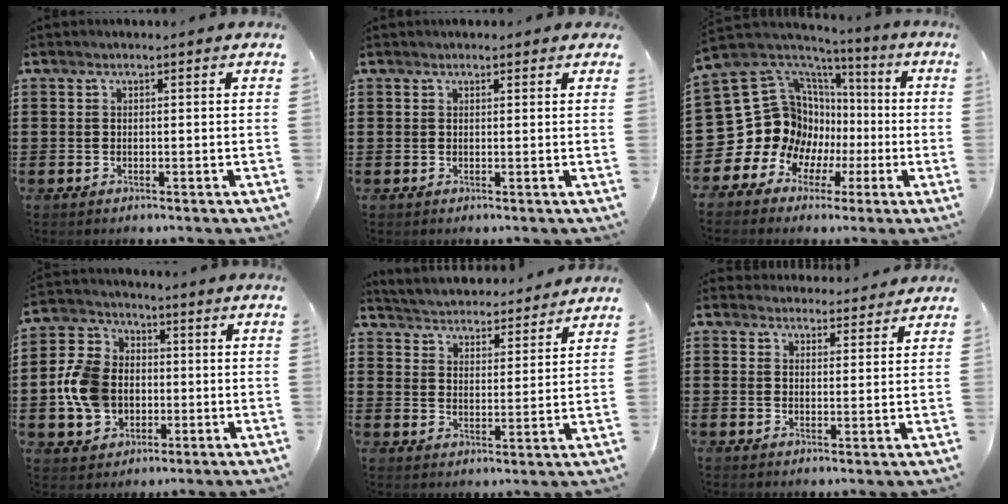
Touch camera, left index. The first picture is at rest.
{"total": 0.9, "force": [0.8, 0.3, 0.3], "torque": [-0.007, 0.004, 0.016]}
{"total": 16.7, "force": [-0.9, 15.4, 6.3], "torque": [-0.186, -0.031, 0.012]}
{"total": 9.1, "force": [-1.1, 7.5, 5.0], "torque": [-0.128, 0.019, -0.019]}
{"total": 3.9, "force": [3.8, 0.1, -0.3], "torque": [-0.019, -0.033, 0.062]}
{"total": 3.5, "force": [3.5, 0.6, 0.1], "torque": [-0.013, -0.012, 0.066]}